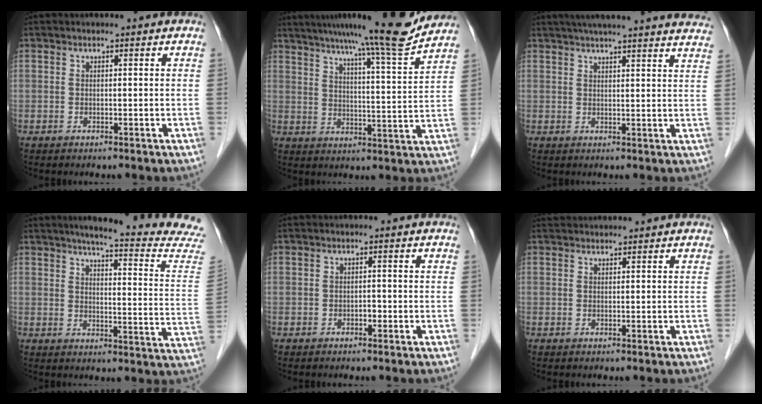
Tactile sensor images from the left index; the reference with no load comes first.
{"total": 15.3, "force": [13.3, -1.4, 7.4], "torque": [-0.116, -0.019, 0.186]}
{"total": 24.4, "force": [22.0, 1.0, 10.5], "torque": [-0.160, -0.001, 0.268]}
{"total": 19.5, "force": [17.5, 0.0, 8.5], "torque": [-0.107, -0.068, 0.198]}
{"total": 0.7, "force": [-0.5, 0.3, 0.5], "torque": [-0.005, 0.003, -0.008]}
{"total": 2.8, "force": [2.8, 0.0, 0.6], "torque": [-0.006, 0.032, 0.050]}